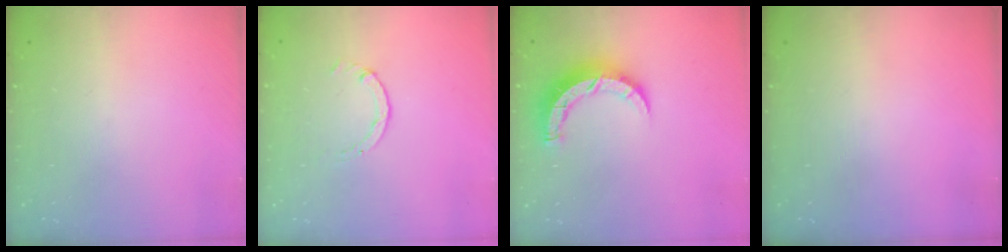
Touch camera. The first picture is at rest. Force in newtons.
{"total": 0.7, "press": 0.7, "slide": 0.2}
{"total": 7.9, "press": 7.9, "slide": 0.5}
{"total": 0.0}